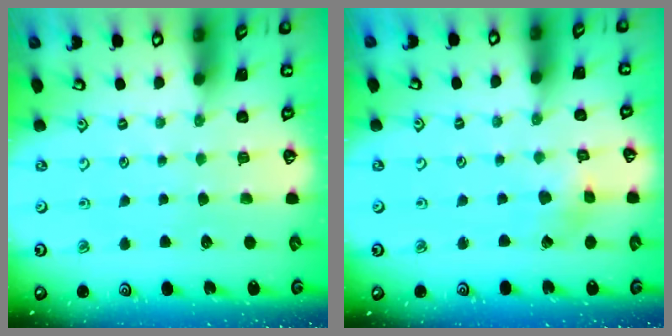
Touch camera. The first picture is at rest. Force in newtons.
{"total": 2.9, "press": 2.9, "slide": 0.2}